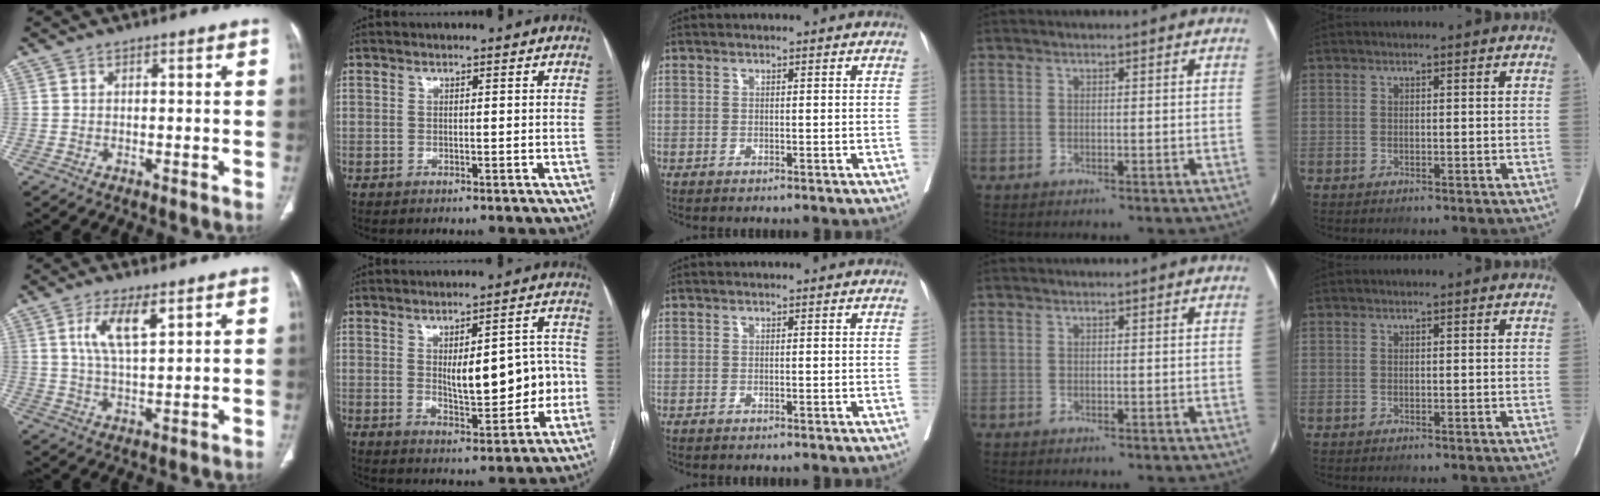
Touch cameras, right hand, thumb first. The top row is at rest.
{"thumb": {"total": 7.8, "force": [3.5, 2.7, 6.4], "torque": [-0.122, -0.014, 0.072]}, "index": {"total": 11.4, "force": [-0.3, 4.3, 10.6], "torque": [-0.139, 0.021, 0.012]}}